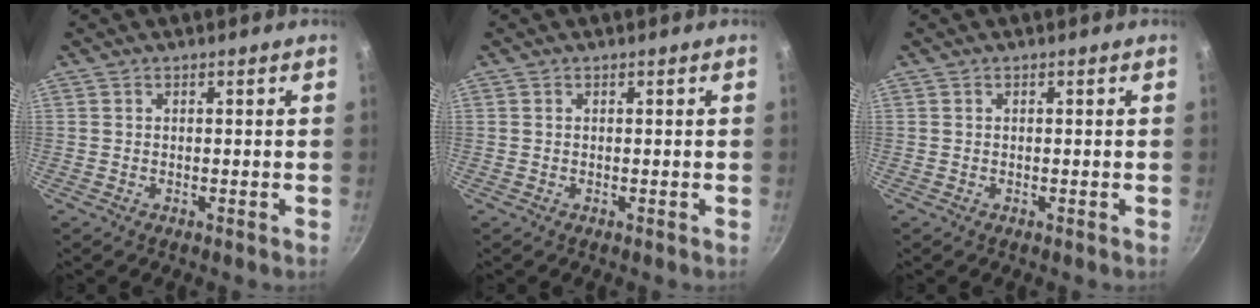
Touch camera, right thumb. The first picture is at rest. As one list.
[{"total": 0.0}, {"total": 0.0}]